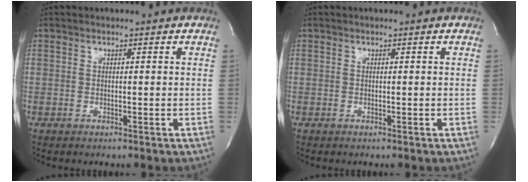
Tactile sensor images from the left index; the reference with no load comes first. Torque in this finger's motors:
{"motor_torque": [0.00, 0.00, 0.00, 0.00]}